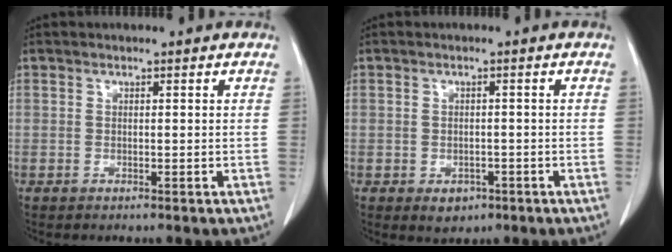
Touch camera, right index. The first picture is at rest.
{"total": 2.8, "force": [-1.4, 2.1, 1.3], "torque": [-0.011, 0.003, -0.009]}